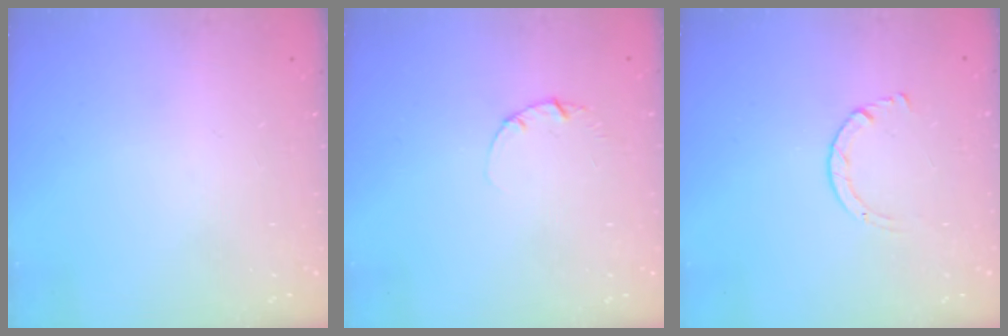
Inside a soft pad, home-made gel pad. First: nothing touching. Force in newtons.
{"total": 1.3, "press": 1.3, "slide": 0.2}
{"total": 2.7, "press": 2.7, "slide": 0.3}